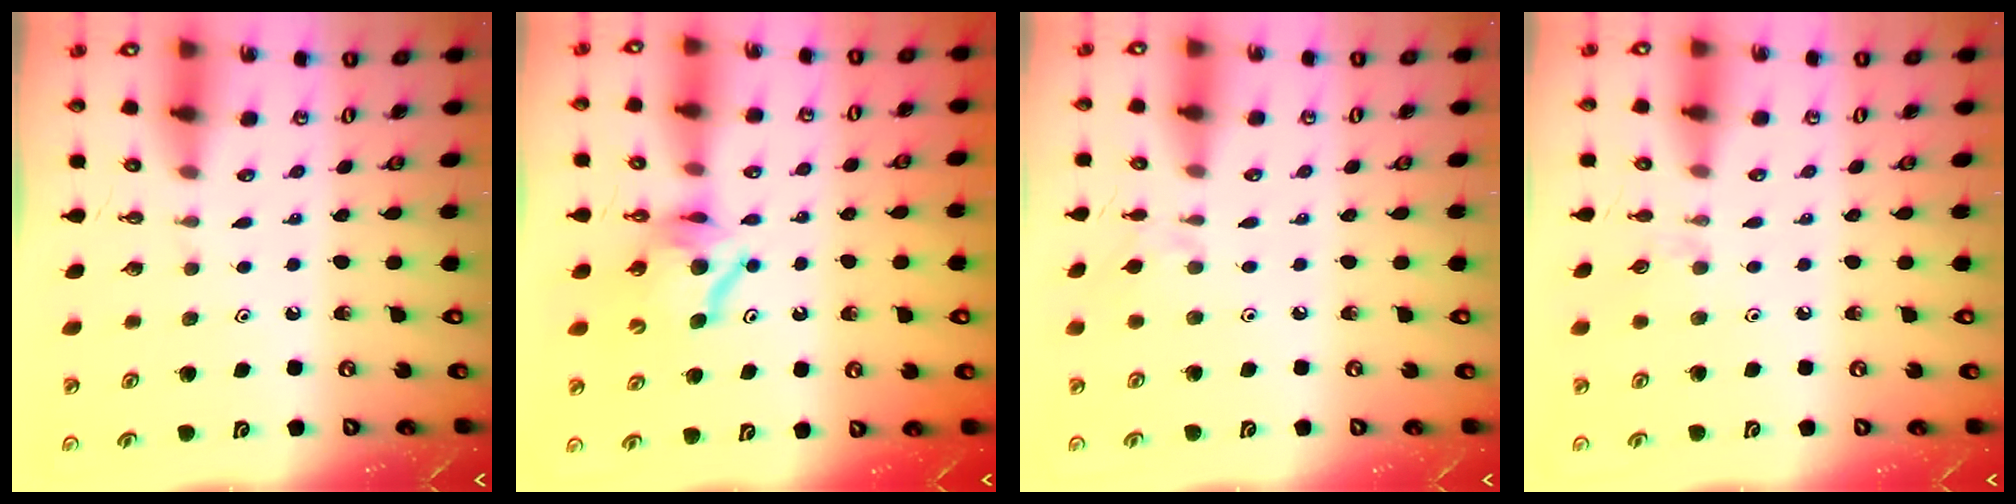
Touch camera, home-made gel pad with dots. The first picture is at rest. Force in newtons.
{"total": 8.5, "press": 8.4, "slide": 0.9}
{"total": 1.9, "press": 1.8, "slide": 0.6}
{"total": 2.9, "press": 2.9, "slide": 0.3}